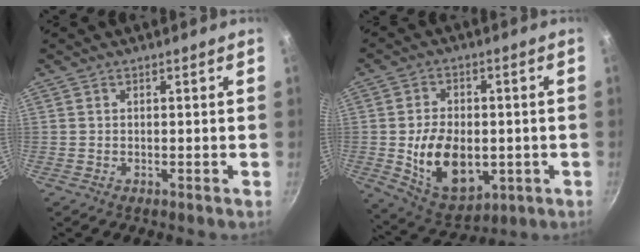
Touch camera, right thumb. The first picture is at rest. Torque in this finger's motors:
{"motor_torque": [-0.17, 1.12, 0.78, 0.54, 0.12]}